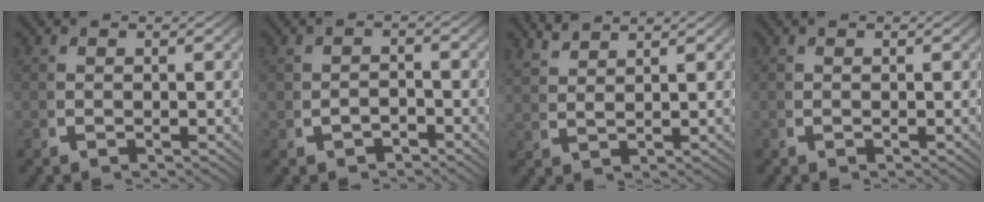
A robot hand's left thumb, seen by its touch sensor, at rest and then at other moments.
{"total": 1.5, "force": [-1.3, 0.6, 0.4], "torque": [-0.008, -0.006, -0.017]}
{"total": 2.9, "force": [2.8, -0.2, 0.4], "torque": [-0.003, 0.009, 0.059]}
{"total": 0.0}